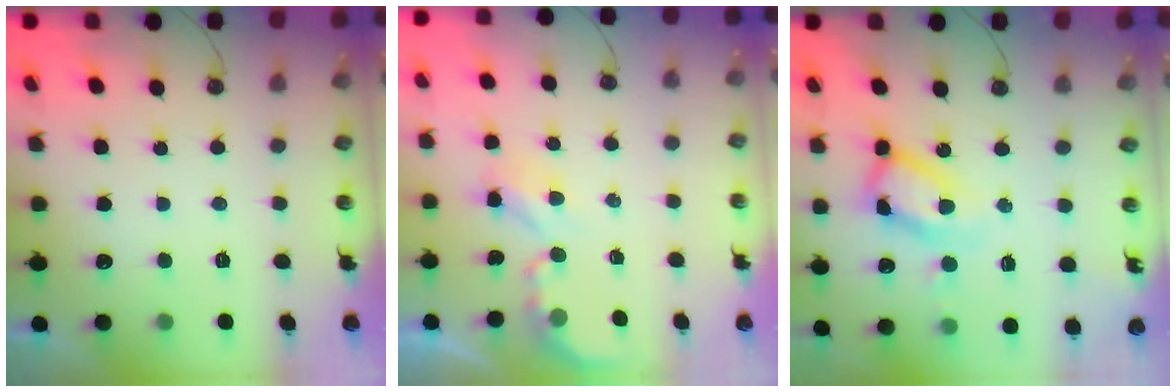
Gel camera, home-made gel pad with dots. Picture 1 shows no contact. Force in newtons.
{"total": 2.8, "press": 2.8, "slide": 0.4}
{"total": 13.0, "press": 12.9, "slide": 1.2}